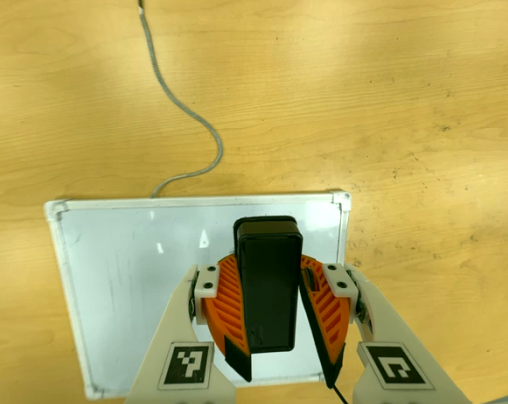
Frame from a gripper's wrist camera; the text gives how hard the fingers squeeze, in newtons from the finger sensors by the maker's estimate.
{"total": 9.2, "left": 9.2, "right": 9.2}